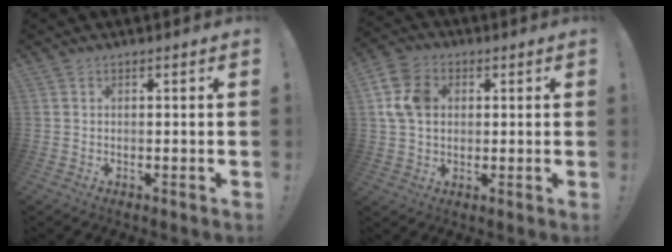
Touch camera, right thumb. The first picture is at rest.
{"total": 11.0, "force": [2.0, 8.5, 6.8], "torque": [-0.139, 0.011, 0.044]}